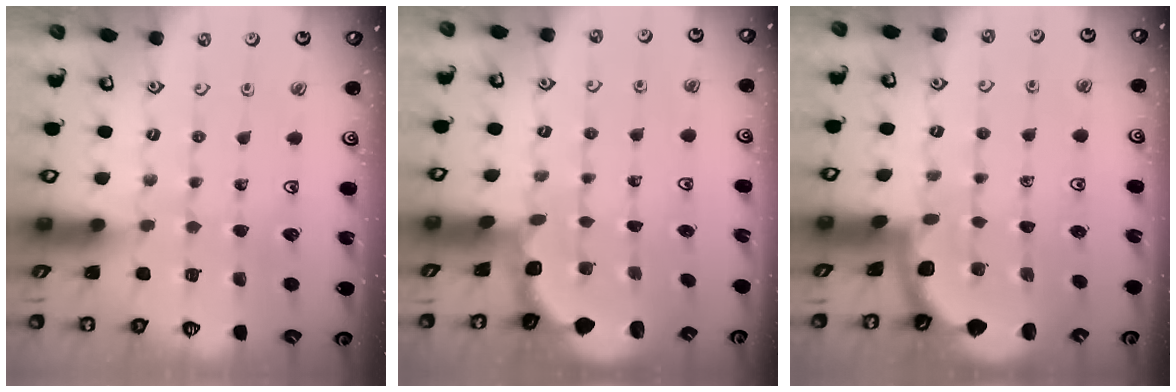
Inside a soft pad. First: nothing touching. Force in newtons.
{"total": 1.8, "press": 1.7, "slide": 0.7}
{"total": 1.9, "press": 1.9, "slide": 0.0}